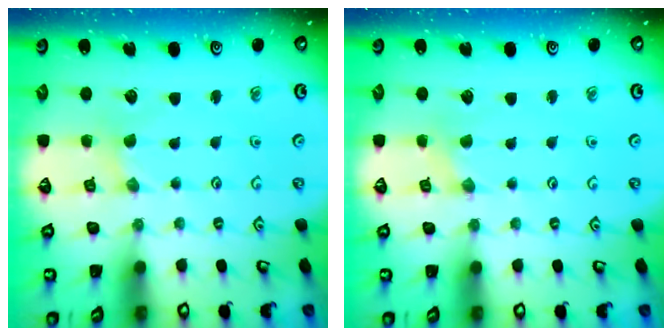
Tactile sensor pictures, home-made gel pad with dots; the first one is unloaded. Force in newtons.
{"total": 0.0}